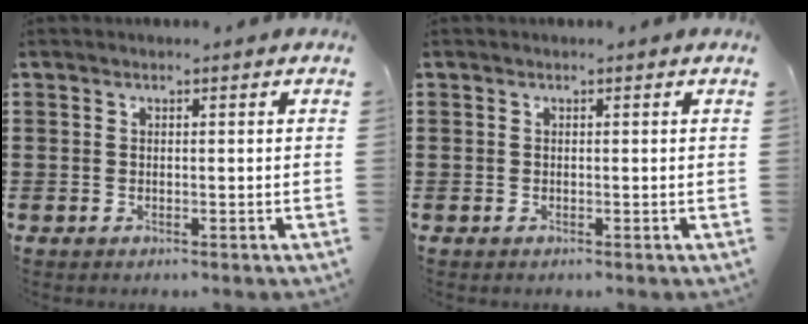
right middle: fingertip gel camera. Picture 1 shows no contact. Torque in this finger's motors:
{"motor_torque": [-0.07, -0.04, 0.00, 0.00]}